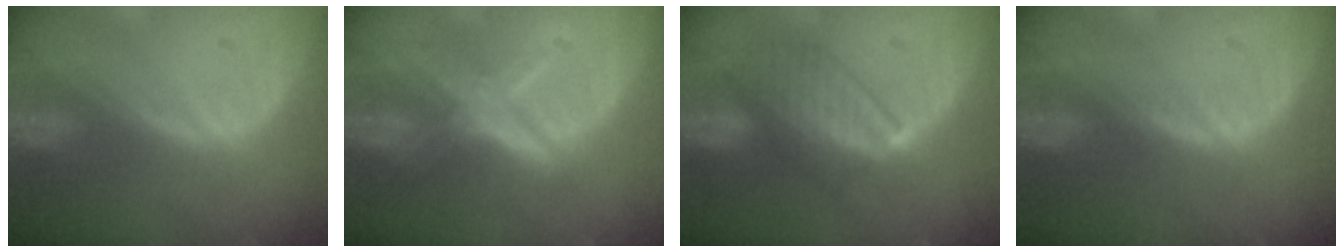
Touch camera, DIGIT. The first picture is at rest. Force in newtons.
{"total": 6.5, "press": 5.8, "slide": 3.0}
{"total": 6.9, "press": 6.8, "slide": 1.2}
{"total": 0.9, "press": 0.9, "slide": 0.2}